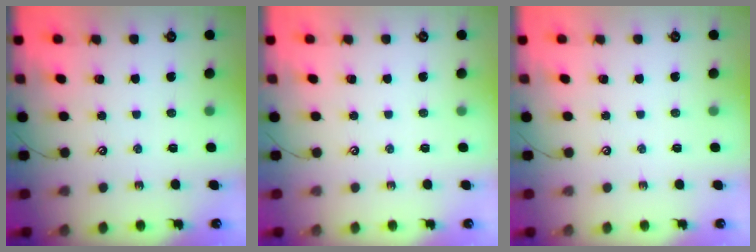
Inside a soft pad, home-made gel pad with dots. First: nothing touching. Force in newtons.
{"total": 0.0}
{"total": 0.0}